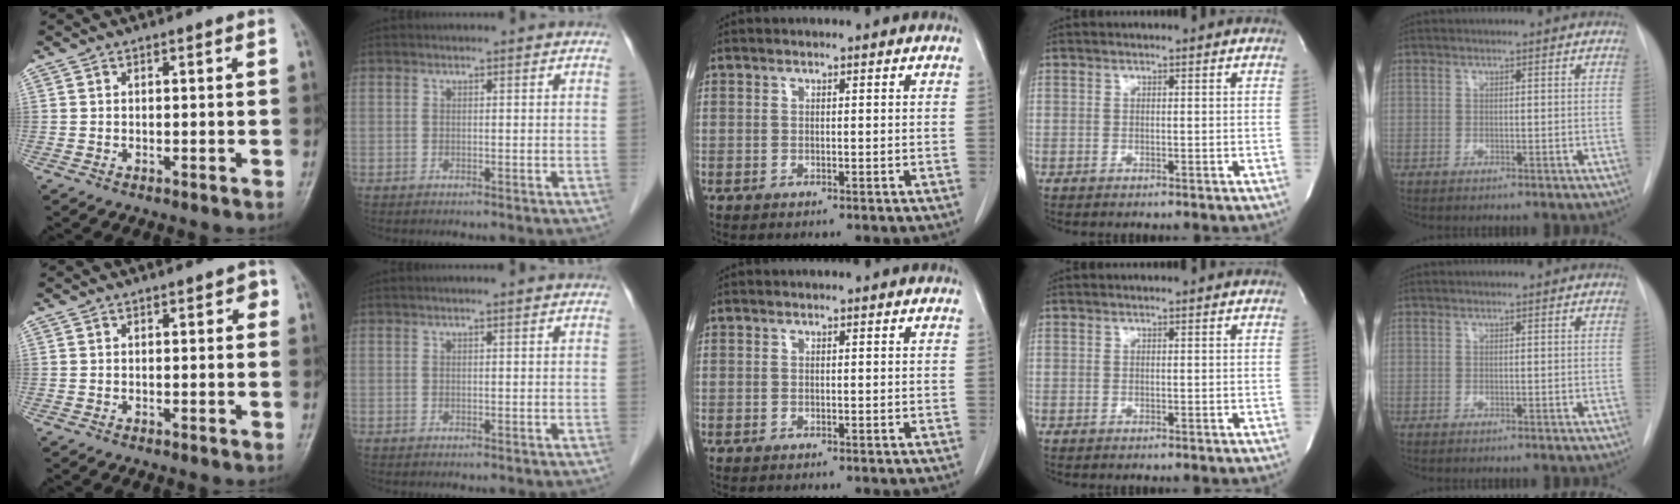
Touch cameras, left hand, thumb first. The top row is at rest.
{"thumb": {"total": 1.8, "force": [0.5, 0.9, 1.5], "torque": [-0.009, 0.004, 0.001]}, "index": {"total": 0.8, "force": [0.7, -0.1, 0.5], "torque": [-0.010, 0.009, 0.014]}}